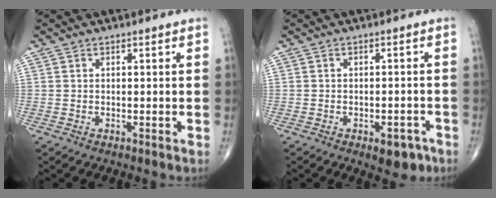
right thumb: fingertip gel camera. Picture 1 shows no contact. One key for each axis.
{"total": 5.1, "fx": -2.8, "fy": 2.6, "fz": 3.4, "tx": -0.025, "ty": 0.015, "tz": -0.030}